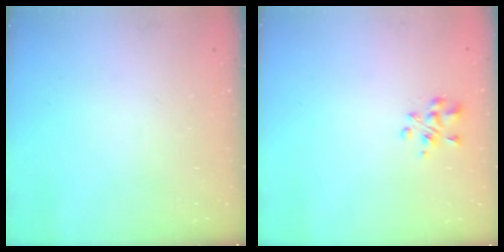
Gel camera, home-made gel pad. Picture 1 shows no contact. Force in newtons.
{"total": 3.8, "press": 3.8, "slide": 0.6}